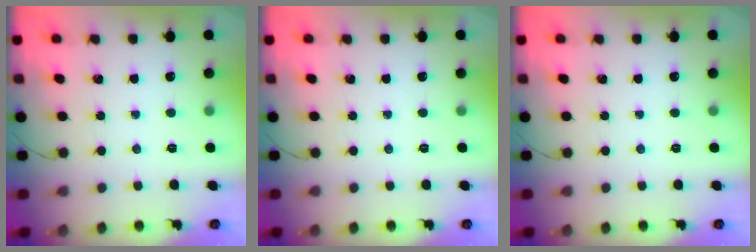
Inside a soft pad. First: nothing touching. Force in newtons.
{"total": 0.0}
{"total": 0.0}